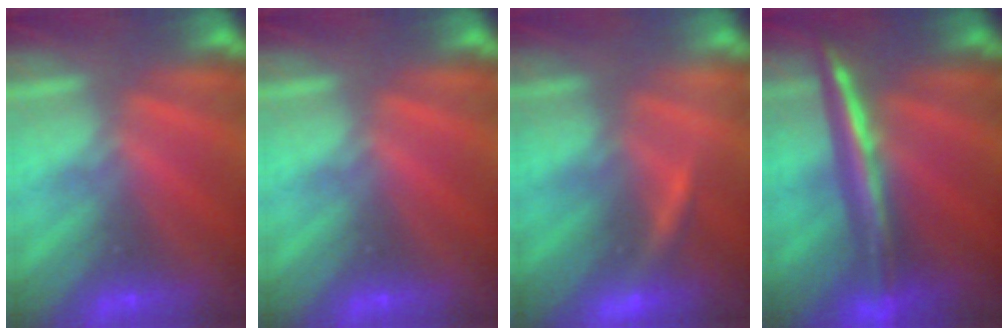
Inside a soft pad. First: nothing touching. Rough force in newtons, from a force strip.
{"total": 0.0}
{"total": 3.0}
{"total": 2.9}